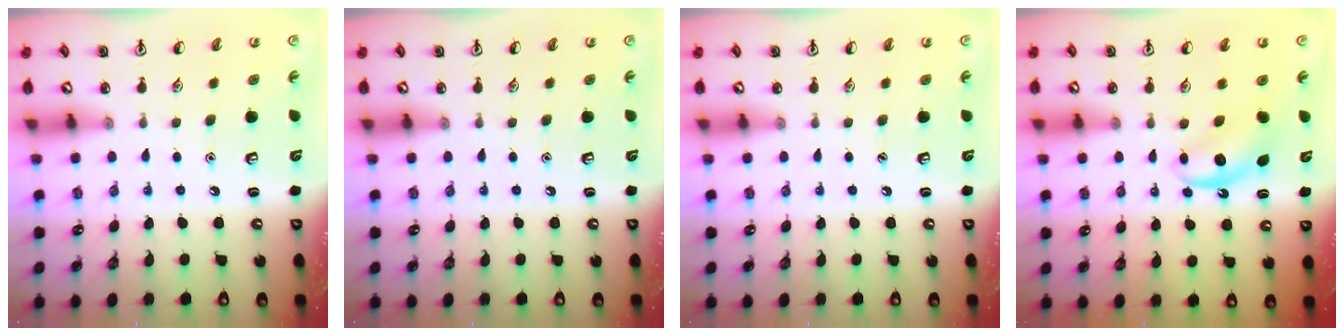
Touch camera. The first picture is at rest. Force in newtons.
{"total": 0.0}
{"total": 0.0}
{"total": 4.7, "press": 4.6, "slide": 0.7}